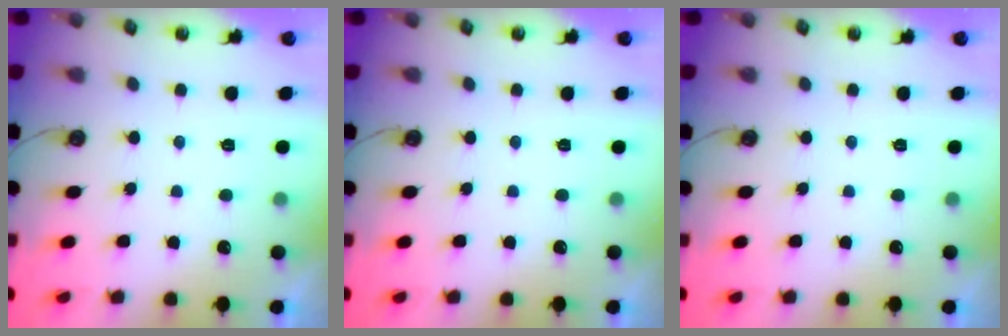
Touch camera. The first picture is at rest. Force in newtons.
{"total": 0.0}
{"total": 0.0}